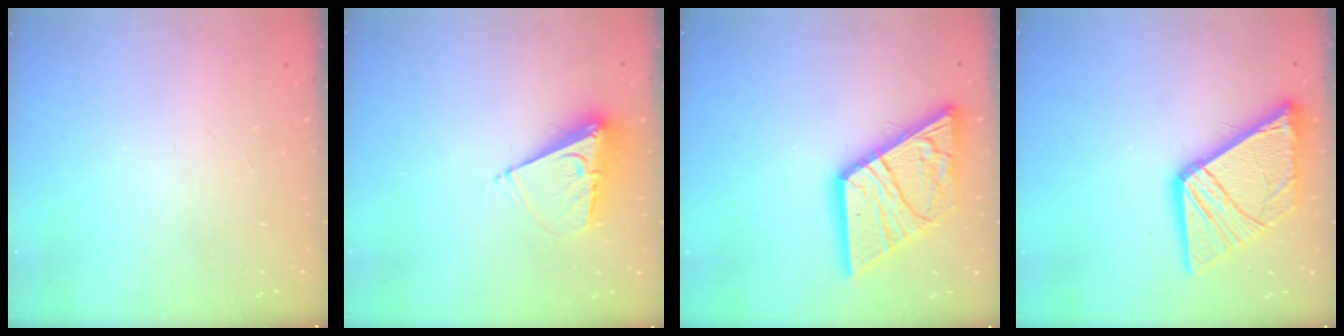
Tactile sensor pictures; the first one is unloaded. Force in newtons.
{"total": 8.6, "press": 8.5, "slide": 0.6}
{"total": 20.3, "press": 20.1, "slide": 2.6}
{"total": 16.7, "press": 16.6, "slide": 1.8}